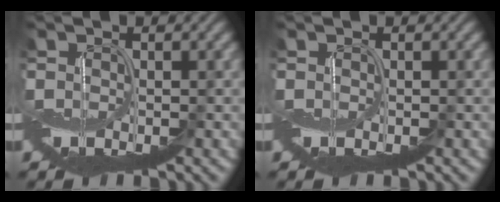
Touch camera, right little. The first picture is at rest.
{"total": 0.0}